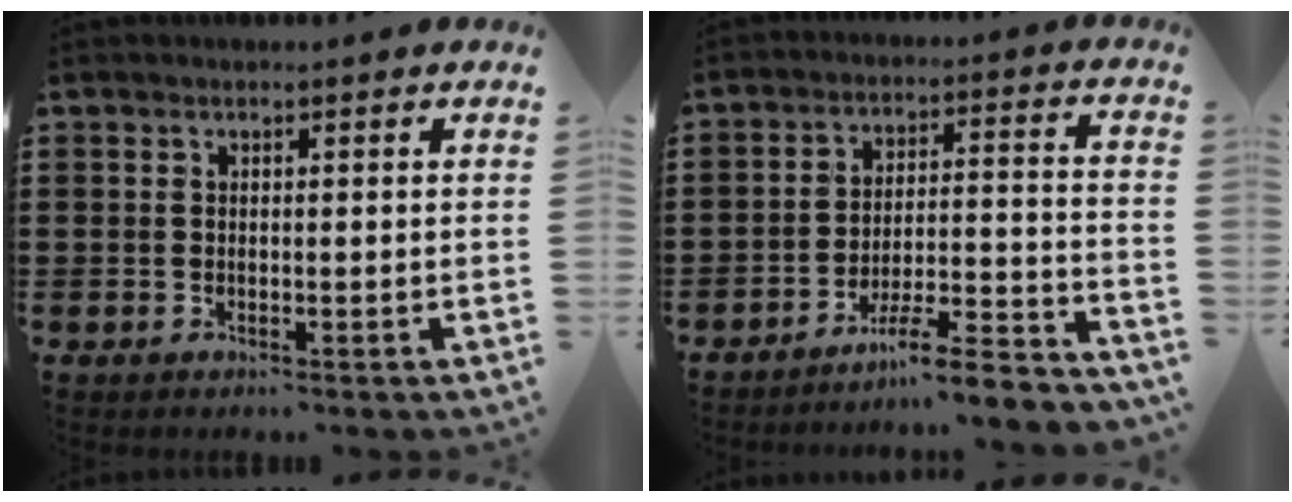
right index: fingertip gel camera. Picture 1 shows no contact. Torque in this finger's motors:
{"motor_torque": [0.95, 0.88, -0.27, -0.06]}